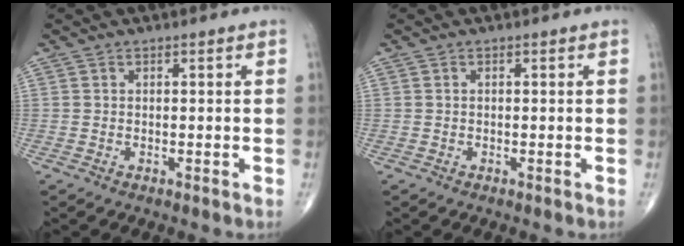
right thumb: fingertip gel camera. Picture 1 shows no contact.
{"total": 0.0}